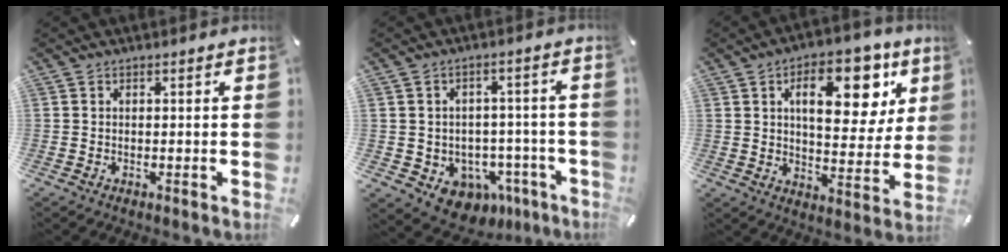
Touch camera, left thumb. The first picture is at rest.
{"total": 7.2, "force": [-2.7, 6.4, 2.1], "torque": [-0.018, 0.005, -0.038]}
{"total": 17.2, "force": [7.0, 9.3, 12.7], "torque": [-0.165, -0.021, 0.109]}